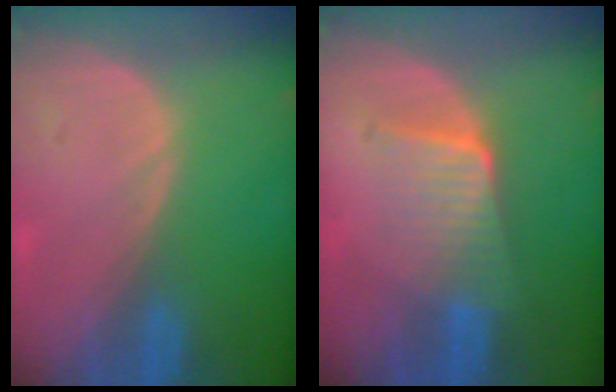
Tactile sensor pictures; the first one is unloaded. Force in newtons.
{"total": 6.8, "press": 5.9, "slide": 3.3}